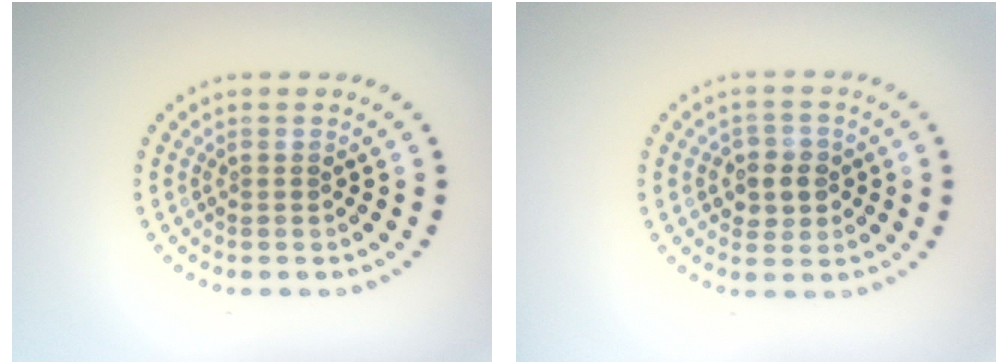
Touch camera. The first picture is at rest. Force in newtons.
{"total": 2.7, "press": 2.6, "slide": 0.8}